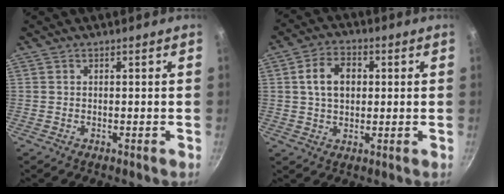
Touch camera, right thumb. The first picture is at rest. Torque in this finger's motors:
{"motor_torque": [0.15, 2.05, 0.91, 0.58, 0.03]}